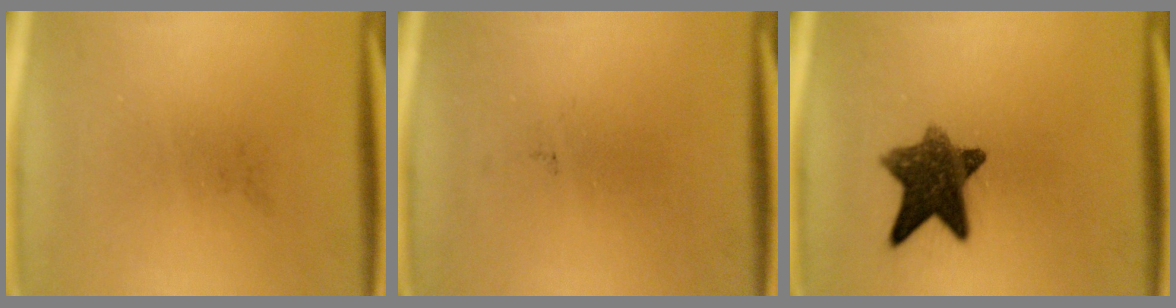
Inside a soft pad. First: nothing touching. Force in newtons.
{"total": 0.0}
{"total": 9.6}